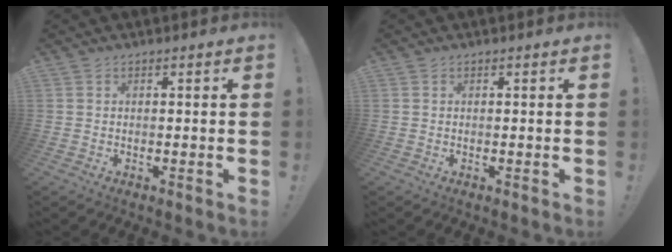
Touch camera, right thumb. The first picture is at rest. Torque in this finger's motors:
{"motor_torque": [0.00, -0.01, -0.06, 0.06, 0.00]}